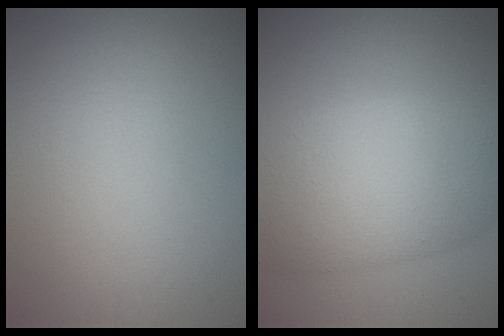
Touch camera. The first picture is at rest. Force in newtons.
{"total": 9.0, "press": 9.0, "slide": 0.3}